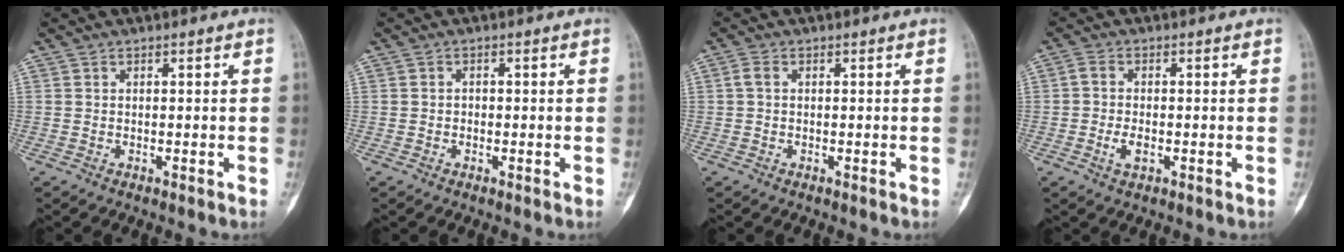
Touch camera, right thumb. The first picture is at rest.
{"total": 0.8, "force": [-0.2, 0.7, 0.3], "torque": [0.003, 0.003, -0.006]}
{"total": 1.4, "force": [0.1, 0.9, 1.1], "torque": [-0.023, 0.002, 0.001]}
{"total": 3.6, "force": [-1.0, 1.9, 2.8], "torque": [-0.060, 0.008, -0.020]}